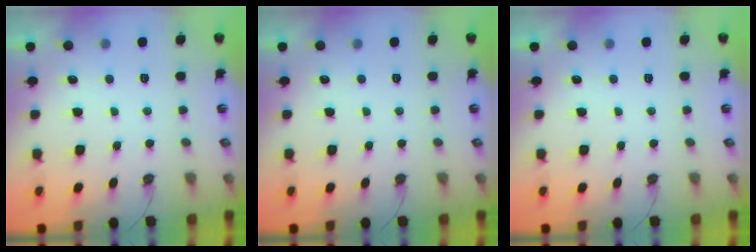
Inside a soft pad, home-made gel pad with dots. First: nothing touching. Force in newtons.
{"total": 0.0}
{"total": 0.0}